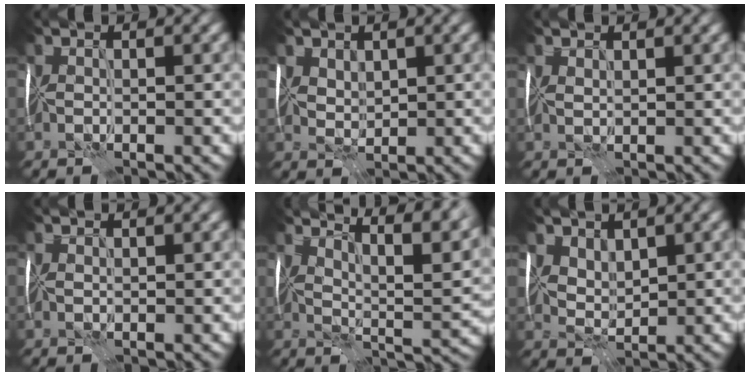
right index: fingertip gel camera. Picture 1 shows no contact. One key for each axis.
{"total": 2.1, "fx": 1.4, "fy": 1.4, "fz": 0.7, "tx": -0.019, "ty": 0.003, "tz": 0.025}
{"total": 1.0, "fx": 0.9, "fy": 0.1, "fz": 0.1, "tx": -0.007, "ty": 0.005, "tz": 0.015}
{"total": 0.9, "fx": 0.7, "fy": 0.4, "fz": 0.3, "tx": -0.006, "ty": 0.005, "tz": 0.007}
{"total": 10.1, "fx": 7.4, "fy": 2.3, "fz": 6.4, "tx": -0.086, "ty": 0.018, "tz": 0.088}
{"total": 2.8, "fx": 1.8, "fy": 1.8, "fz": 1.2, "tx": -0.029, "ty": -0.004, "tz": 0.039}